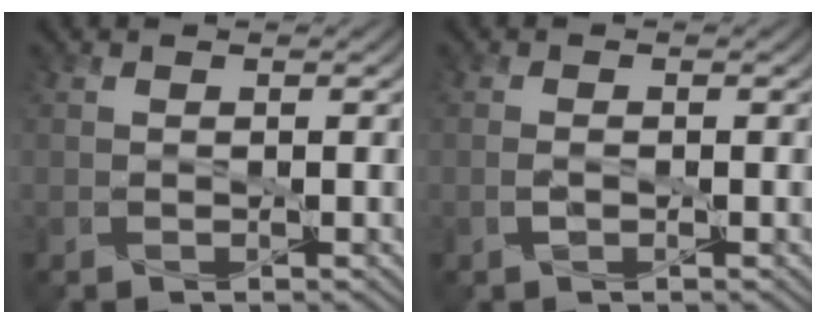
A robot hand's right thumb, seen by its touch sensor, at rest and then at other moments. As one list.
[{"total": 1.4, "force": [-0.6, 0.6, 1.1], "torque": [-0.025, 0.000, -0.013]}]